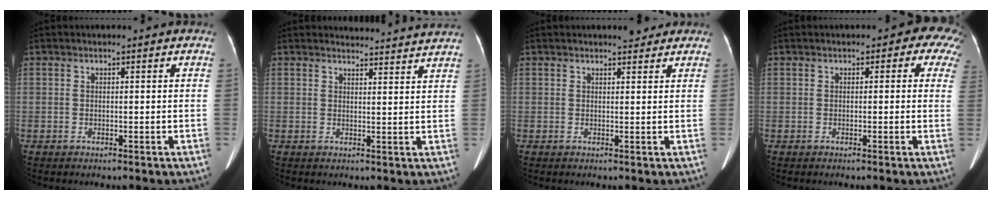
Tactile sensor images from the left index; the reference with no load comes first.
{"total": 8.3, "force": [8.3, -0.2, 0.9], "torque": [-0.008, -0.001, 0.085]}
{"total": 2.4, "force": [2.2, 0.7, 0.9], "torque": [-0.011, 0.001, 0.028]}
{"total": 5.2, "force": [1.8, 2.8, 3.9], "torque": [-0.022, 0.020, 0.008]}